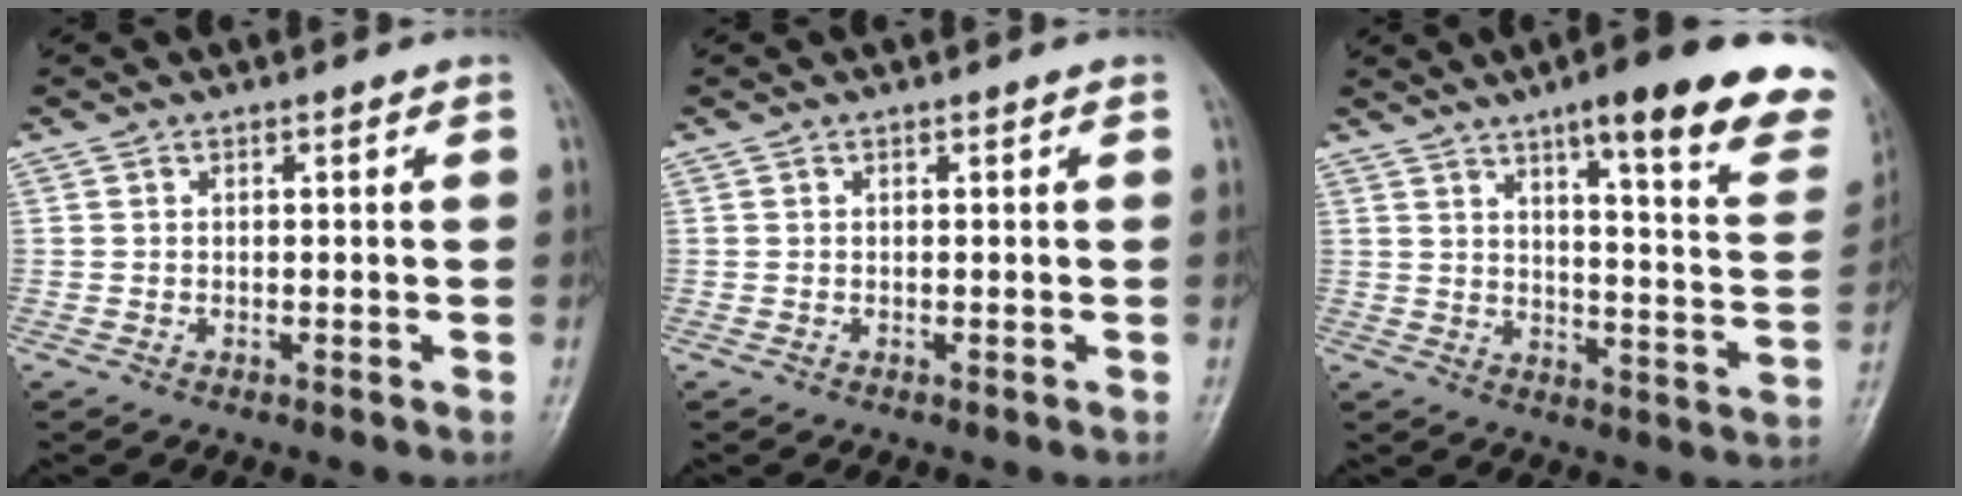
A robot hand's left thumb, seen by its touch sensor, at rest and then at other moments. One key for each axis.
{"total": 0.0}
{"total": 23.0, "fx": 14.9, "fy": 4.8, "fz": 16.8, "tx": -0.190, "ty": -0.056, "tz": 0.189}